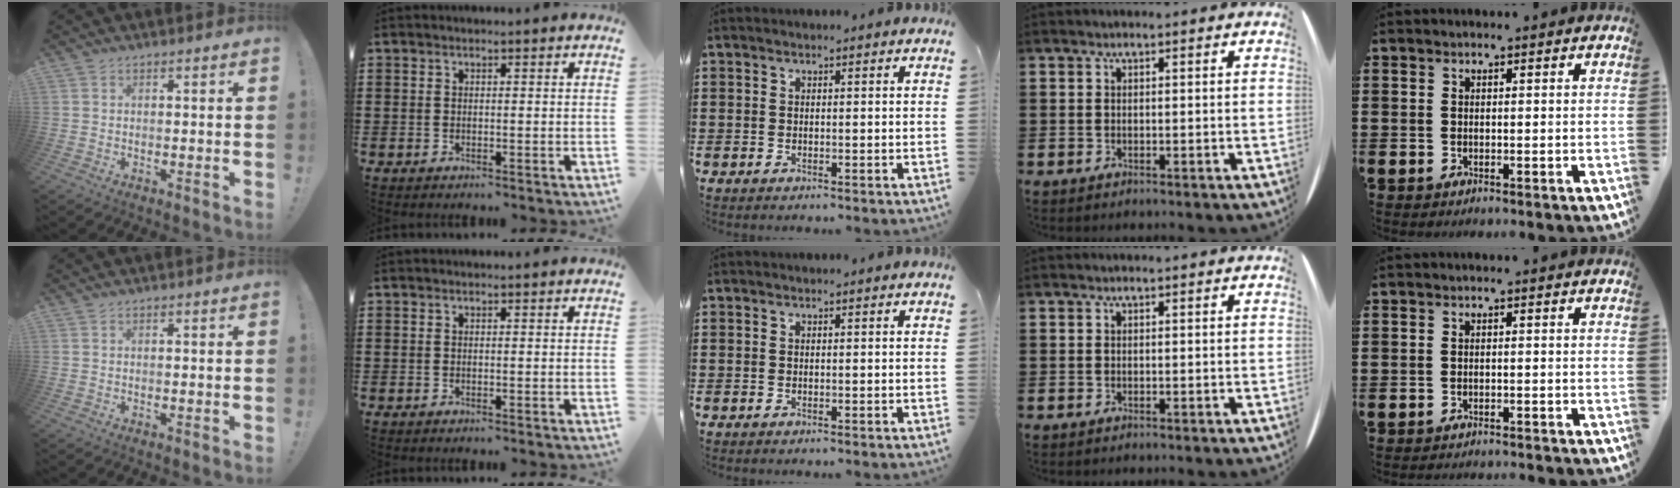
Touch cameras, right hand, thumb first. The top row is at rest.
{"little": {"total": 1.0, "force": [-1.0, -0.2, -0.1], "torque": [0.000, 0.001, -0.021]}}